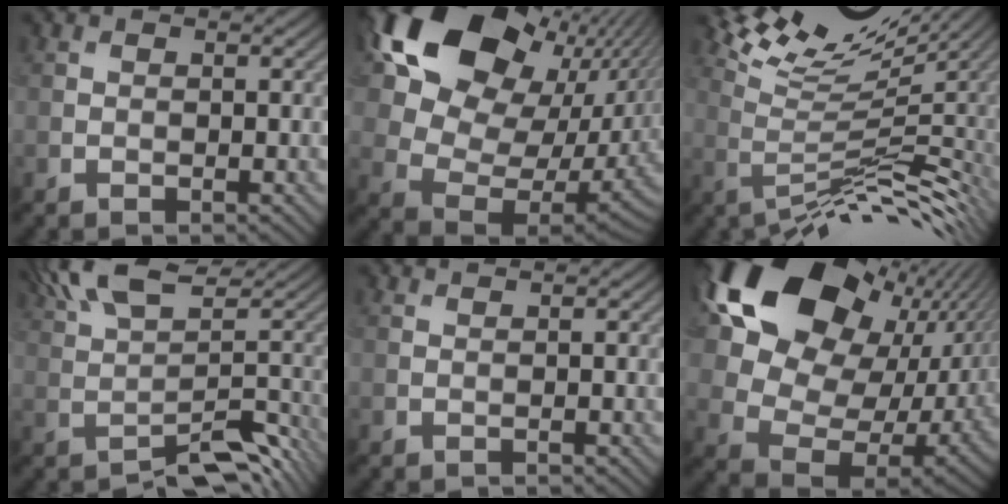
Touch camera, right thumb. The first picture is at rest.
{"total": 17.4, "force": [7.8, 11.5, 10.5], "torque": [-0.210, 0.016, 0.159]}
{"total": 10.0, "force": [5.0, 1.9, 8.5], "torque": [-0.139, 0.020, 0.105]}
{"total": 8.2, "force": [1.0, 2.7, 7.7], "torque": [-0.120, 0.017, 0.028]}
{"total": 0.8, "force": [0.1, -0.5, -0.6], "torque": [0.006, 0.003, 0.004]}
{"total": 19.4, "force": [8.3, 12.9, 11.8], "torque": [-0.249, 0.016, 0.172]}